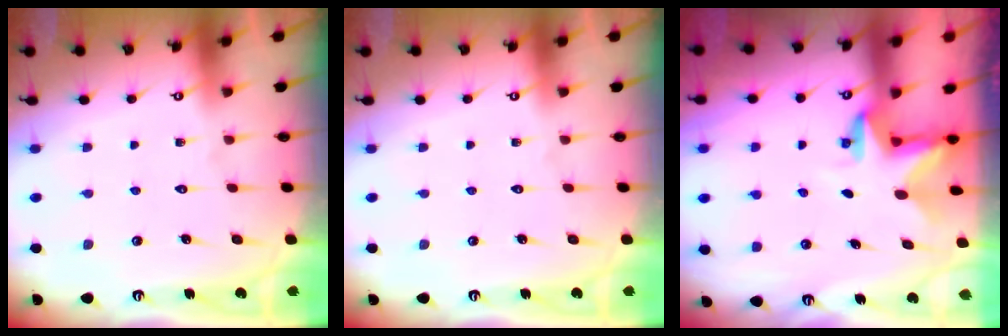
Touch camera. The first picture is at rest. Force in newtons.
{"total": 0.0}
{"total": 2.8, "press": 2.8, "slide": 0.2}